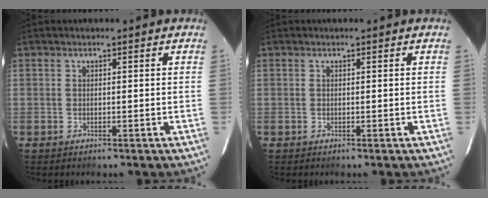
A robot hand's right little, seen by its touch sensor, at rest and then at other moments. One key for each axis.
{"total": 0.0}